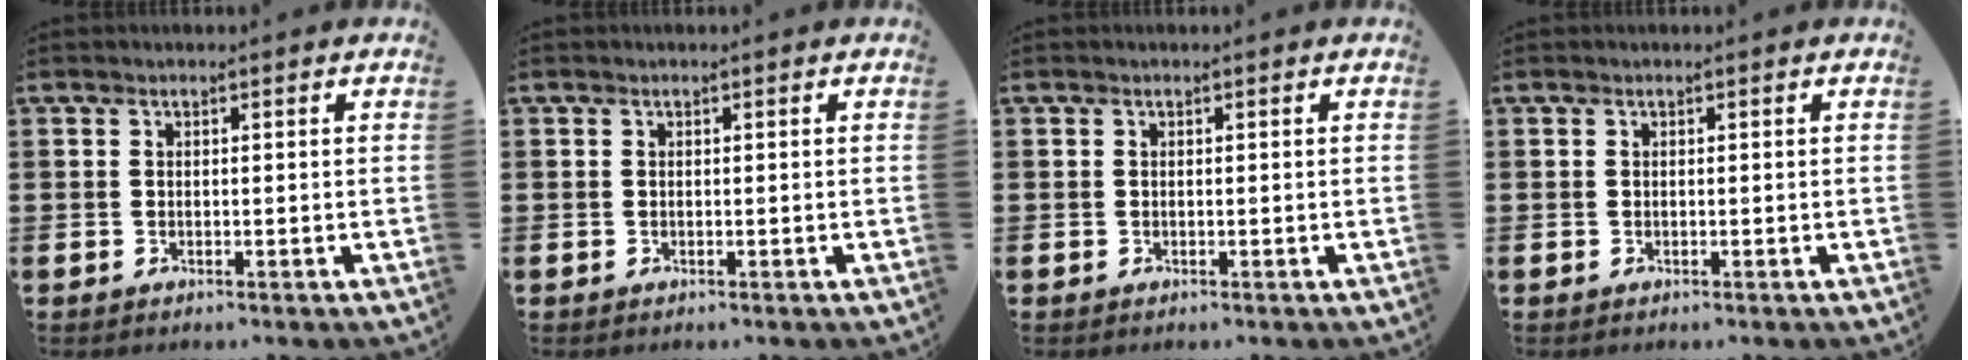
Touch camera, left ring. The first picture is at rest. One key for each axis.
{"total": 0.0}
{"total": 0.0}
{"total": 0.0}